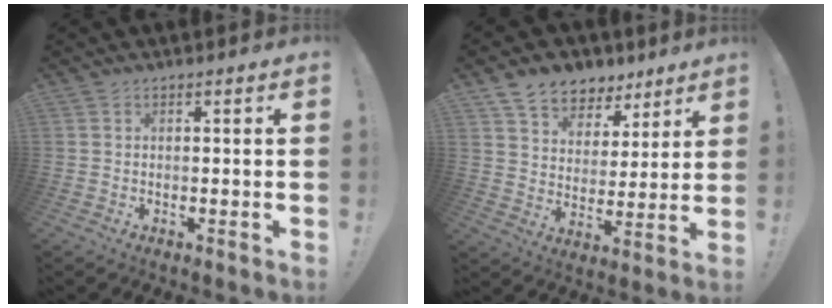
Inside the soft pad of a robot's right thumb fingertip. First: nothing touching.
{"total": 9.7, "force": [7.1, 6.2, 2.2], "torque": [-0.040, -0.050, 0.138]}